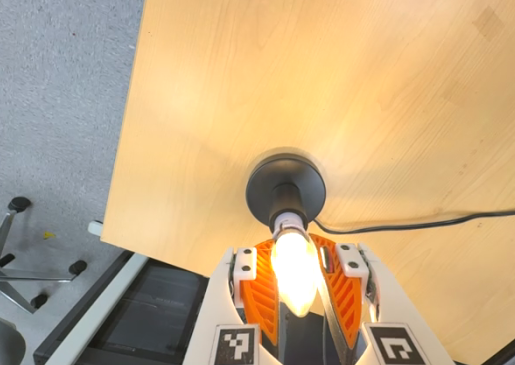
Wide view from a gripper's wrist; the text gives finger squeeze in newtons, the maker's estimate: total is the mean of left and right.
{"total": 23.8, "left": 23.4, "right": 24.2}